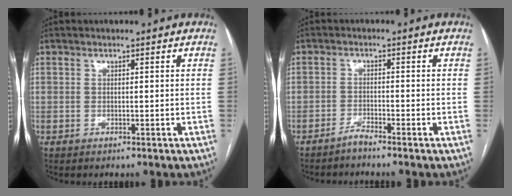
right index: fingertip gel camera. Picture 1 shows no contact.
{"total": 1.8, "force": [-1.7, -0.3, 0.4], "torque": [-0.009, -0.003, -0.035]}